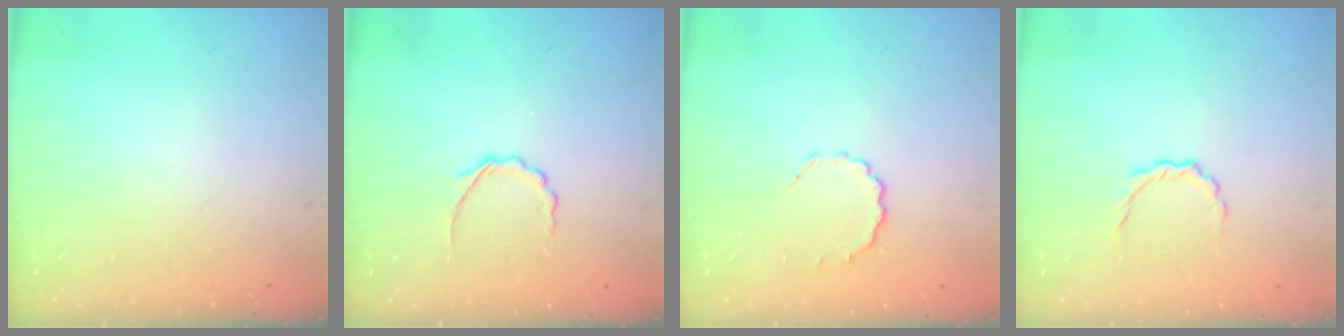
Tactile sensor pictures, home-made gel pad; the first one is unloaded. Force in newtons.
{"total": 3.6, "press": 3.4, "slide": 1.2}
{"total": 5.3, "press": 5.2, "slide": 1.1}
{"total": 3.8, "press": 3.6, "slide": 1.2}